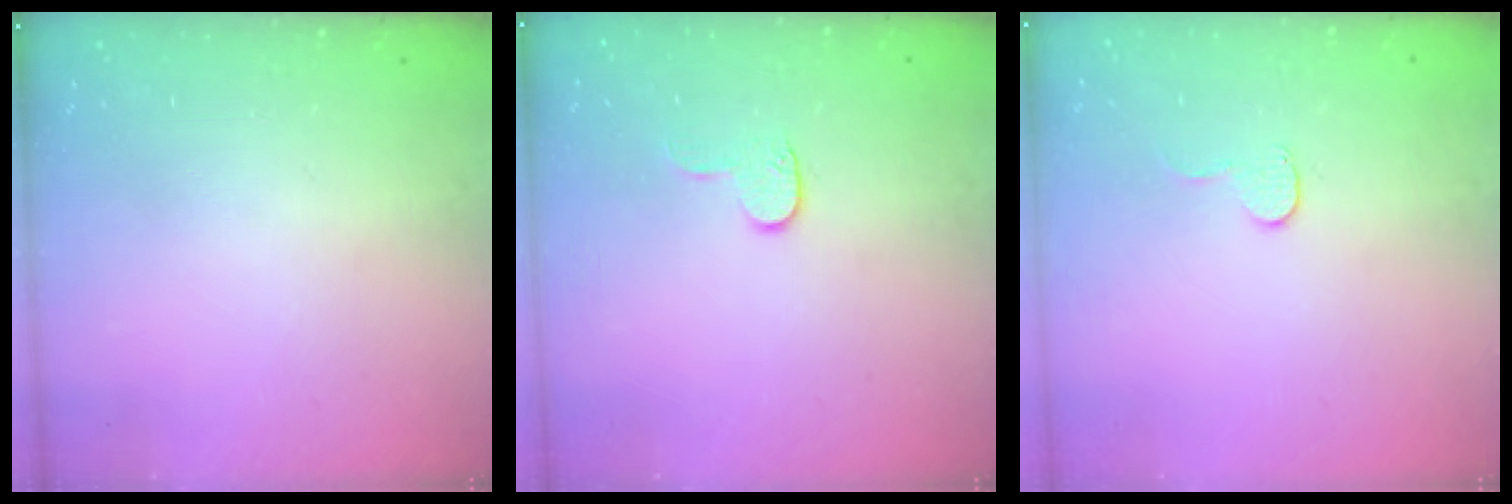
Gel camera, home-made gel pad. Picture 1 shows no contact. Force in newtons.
{"total": 4.2, "press": 4.2, "slide": 0.3}
{"total": 4.6, "press": 4.6, "slide": 0.4}